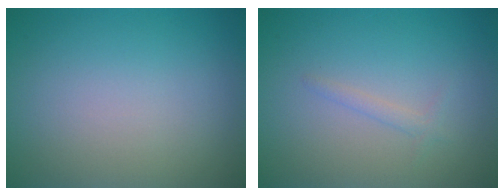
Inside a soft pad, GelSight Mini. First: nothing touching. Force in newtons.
{"total": 0.9, "press": 0.9, "slide": 0.0}